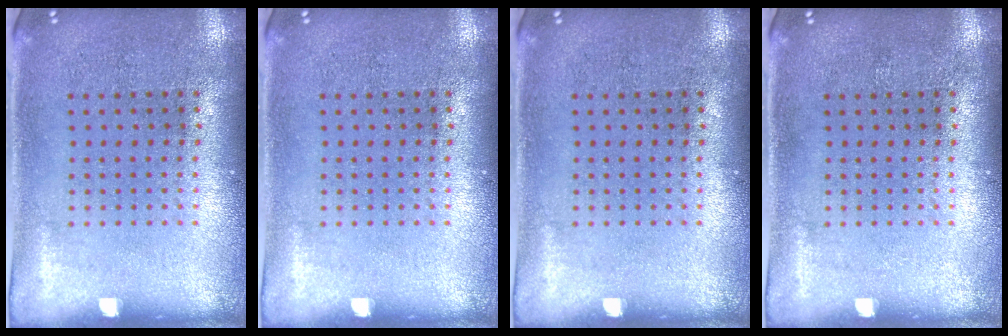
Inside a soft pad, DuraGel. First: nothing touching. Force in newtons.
{"total": 0.0}
{"total": 0.0}
{"total": 0.0}